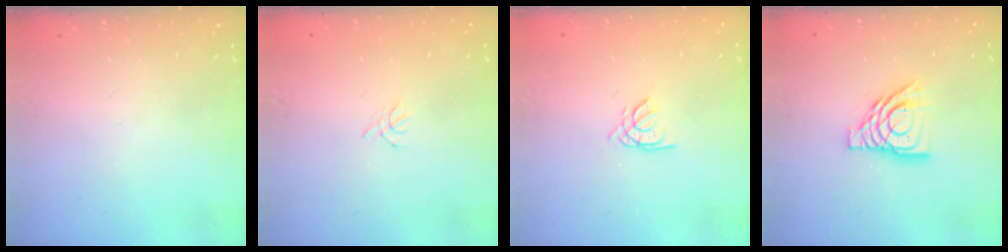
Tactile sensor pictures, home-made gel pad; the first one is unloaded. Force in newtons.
{"total": 1.3, "press": 1.2, "slide": 0.4}
{"total": 1.7, "press": 1.7, "slide": 0.4}
{"total": 12.9, "press": 12.8, "slide": 1.6}